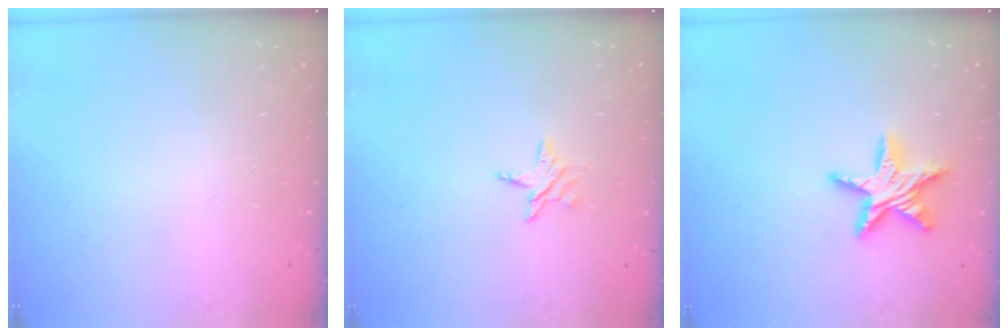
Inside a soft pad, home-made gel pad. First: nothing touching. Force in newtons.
{"total": 4.6, "press": 4.6, "slide": 0.6}
{"total": 13.2, "press": 13.2, "slide": 1.0}